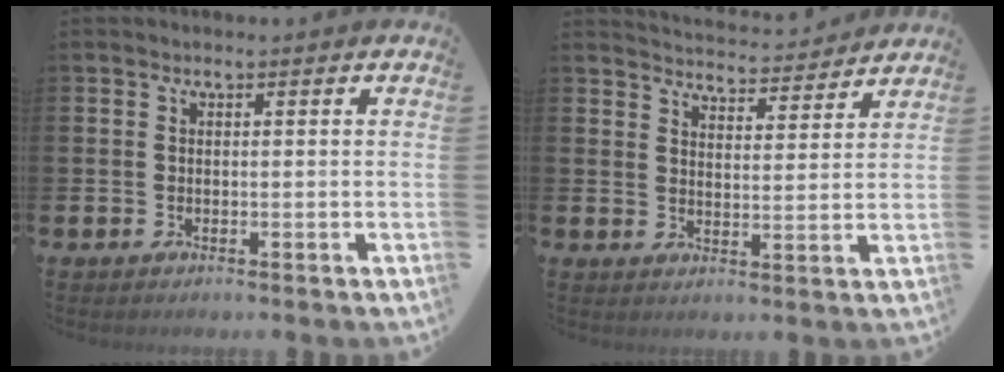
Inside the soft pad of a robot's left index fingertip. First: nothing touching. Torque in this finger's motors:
{"motor_torque": [0.78, -0.78, 0.05, 0.03]}